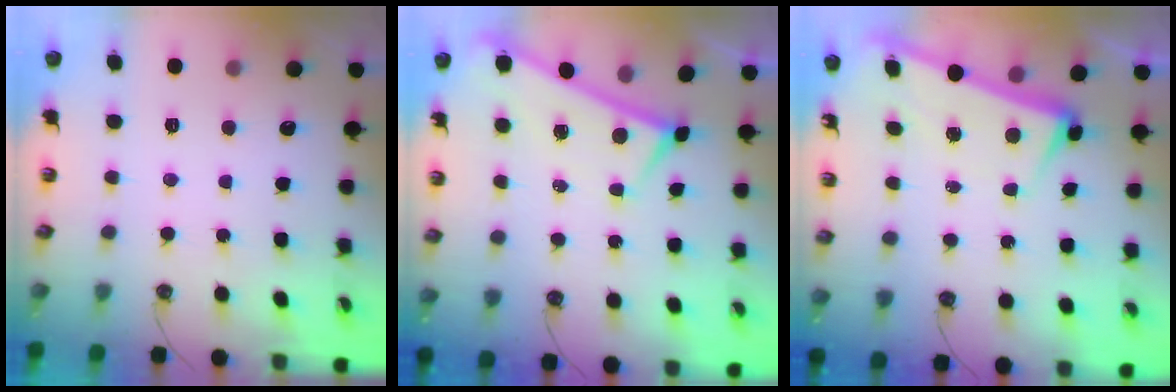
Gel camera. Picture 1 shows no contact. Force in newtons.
{"total": 0.0}
{"total": 3.3, "press": 3.1, "slide": 1.1}